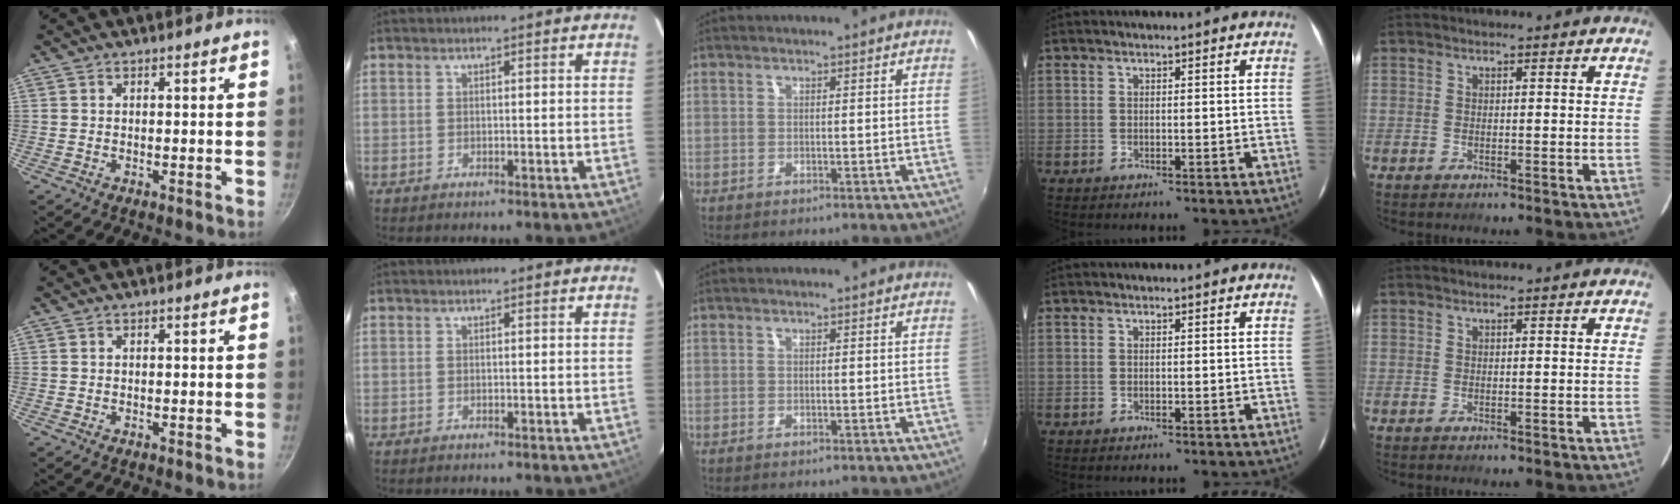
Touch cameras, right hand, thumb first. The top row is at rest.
{}